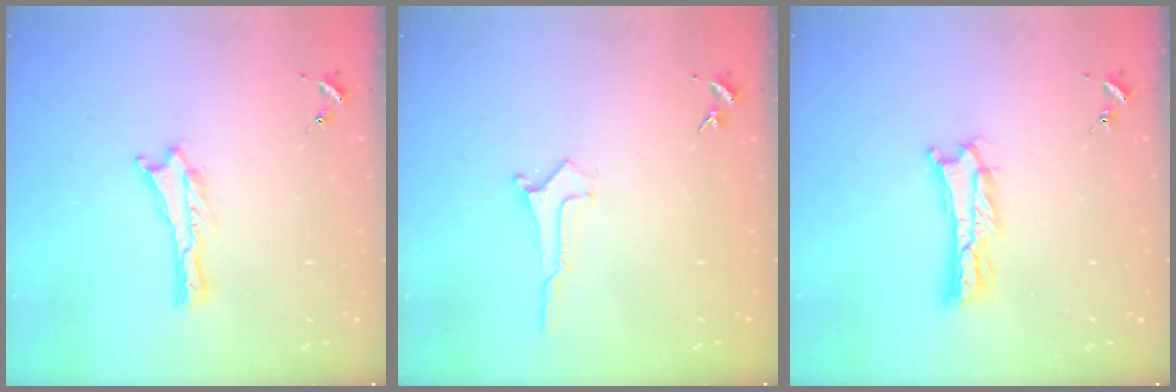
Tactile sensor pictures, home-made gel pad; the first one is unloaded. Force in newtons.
{"total": 0.5, "press": 0.5, "slide": 0.1}
{"total": 3.0, "press": 2.9, "slide": 0.4}